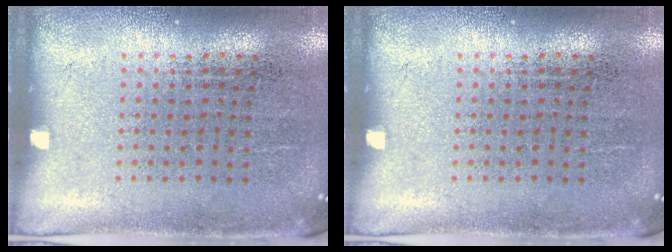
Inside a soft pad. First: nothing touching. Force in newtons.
{"total": 0.0}